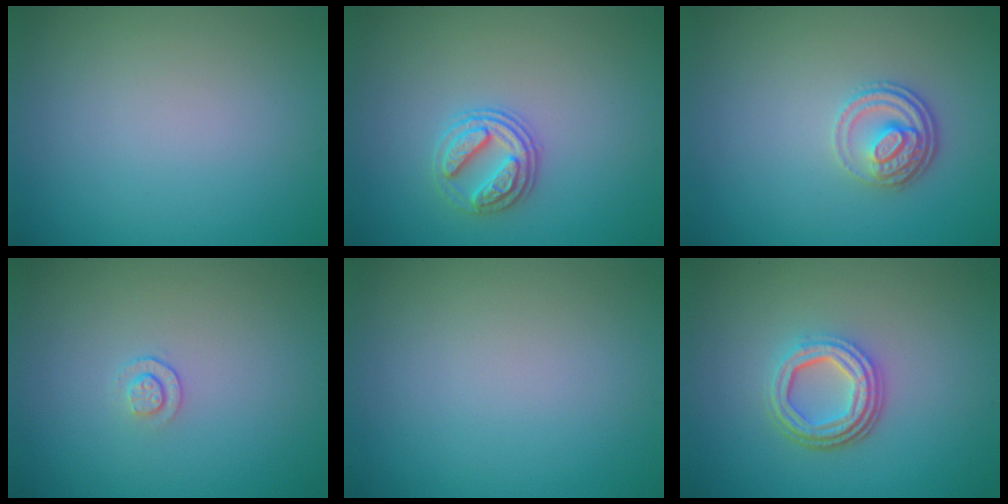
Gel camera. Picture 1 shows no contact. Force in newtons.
{"total": 2.7, "press": 2.6, "slide": 0.9}
{"total": 2.8, "press": 2.3, "slide": 1.7}
{"total": 0.9, "press": 0.6, "slide": 0.7}
{"total": 0.0}
{"total": 4.6, "press": 3.3, "slide": 3.1}